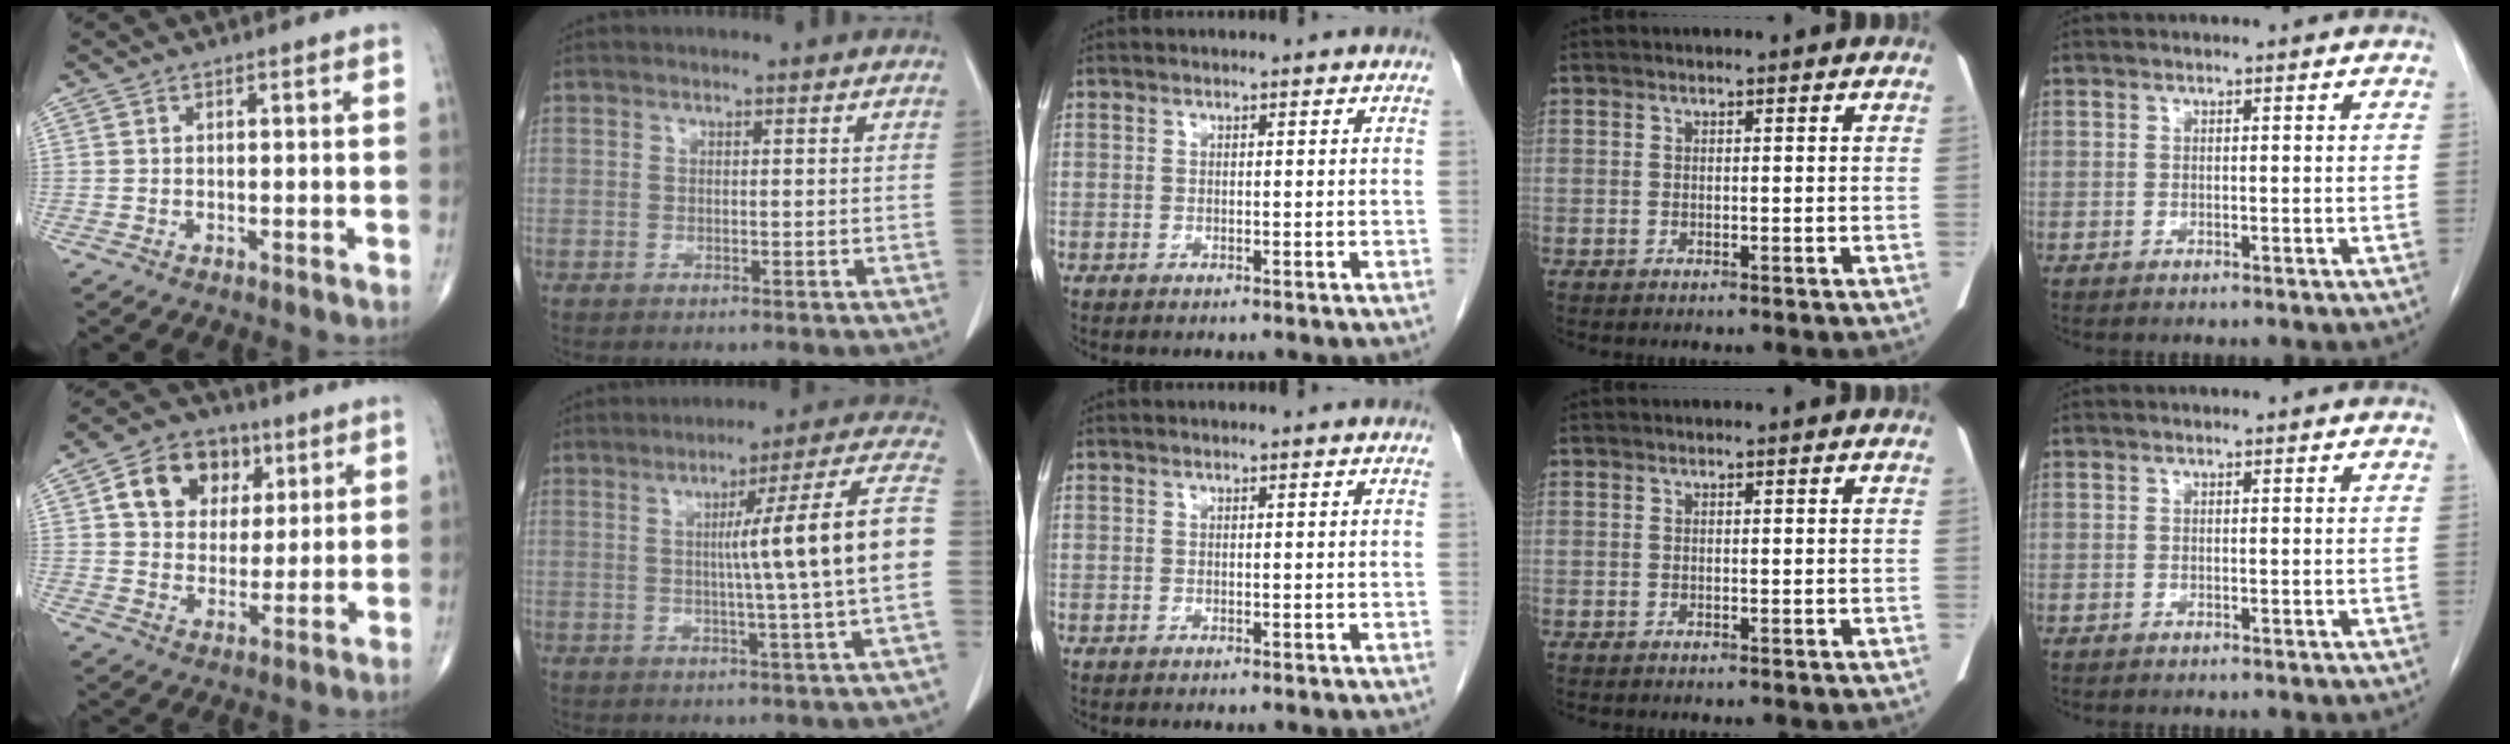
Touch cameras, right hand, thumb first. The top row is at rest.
{"thumb": {"total": 12.4, "force": [4.6, 9.5, 6.5], "torque": [-0.069, -0.005, 0.075]}, "index": {"total": 14.0, "force": [-0.2, -2.1, 13.9], "torque": [-0.186, 0.013, -0.007]}}